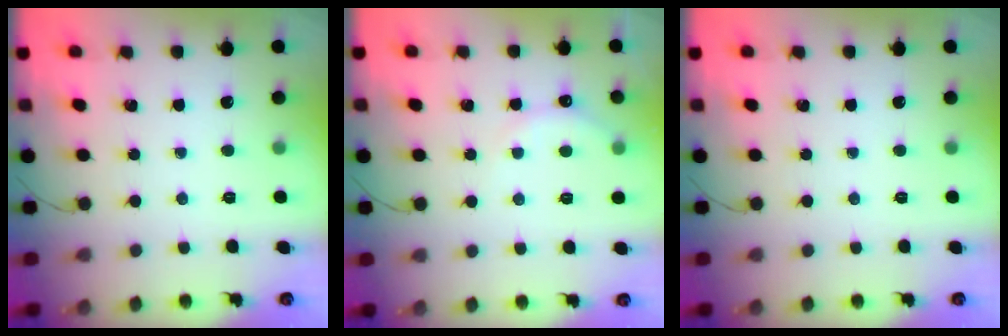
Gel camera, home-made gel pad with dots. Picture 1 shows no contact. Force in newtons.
{"total": 6.2, "press": 6.1, "slide": 1.2}
{"total": 0.0}